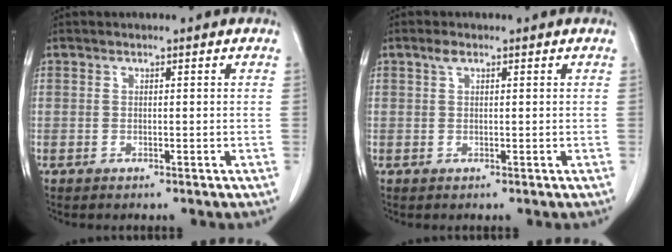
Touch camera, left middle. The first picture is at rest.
{"total": 1.2, "force": [0.7, 0.4, 0.8], "torque": [-0.017, 0.007, 0.013]}